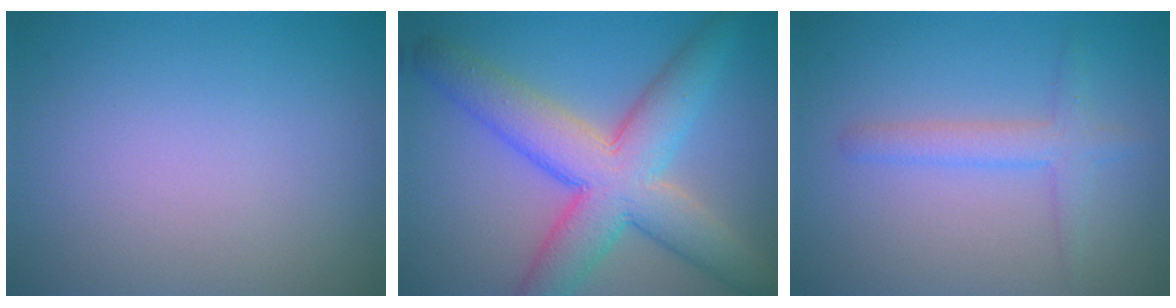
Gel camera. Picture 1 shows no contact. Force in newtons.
{"total": 9.0, "press": 9.0, "slide": 0.5}
{"total": 2.3, "press": 2.3, "slide": 0.0}